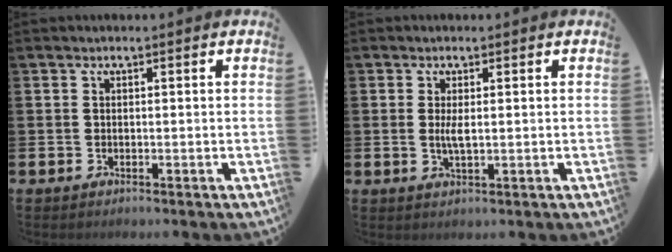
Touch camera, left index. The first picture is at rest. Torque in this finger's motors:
{"motor_torque": [0.50, -0.01, 0.10, 0.11]}